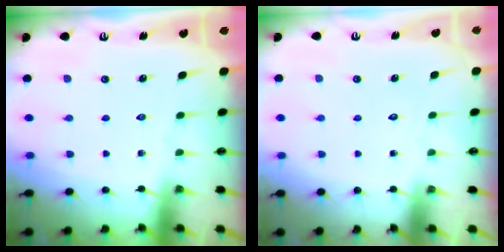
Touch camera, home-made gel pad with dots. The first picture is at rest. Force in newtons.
{"total": 1.6, "press": 1.5, "slide": 0.1}